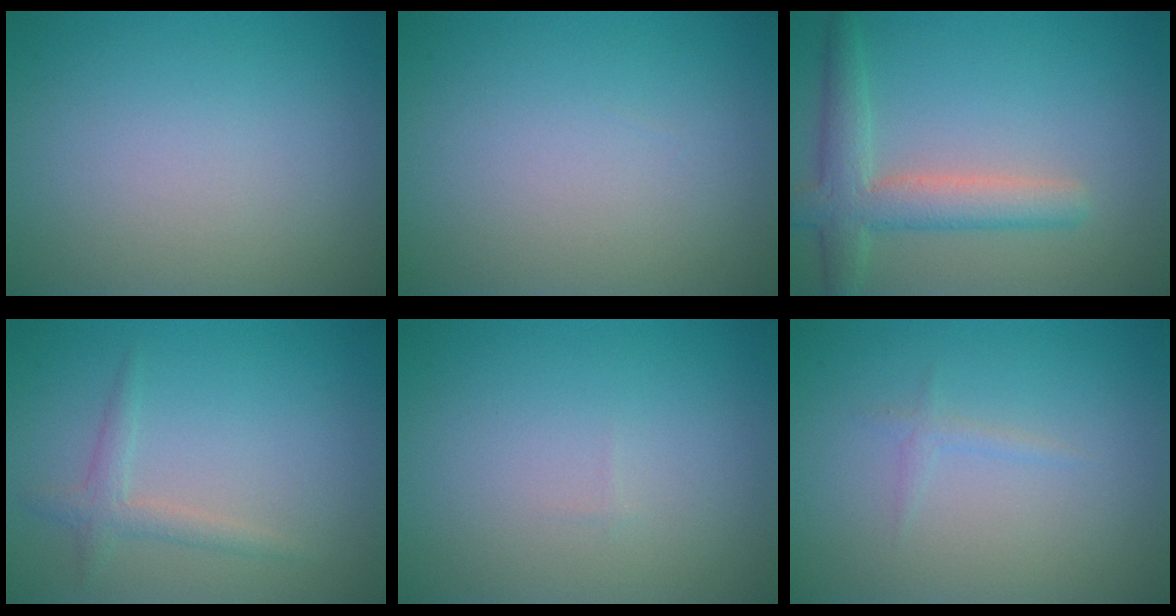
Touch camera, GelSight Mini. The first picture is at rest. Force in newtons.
{"total": 0.0}
{"total": 4.5, "press": 4.5, "slide": 0.3}
{"total": 1.7, "press": 1.7, "slide": 0.0}
{"total": 0.0}
{"total": 0.8, "press": 0.8, "slide": 0.1}